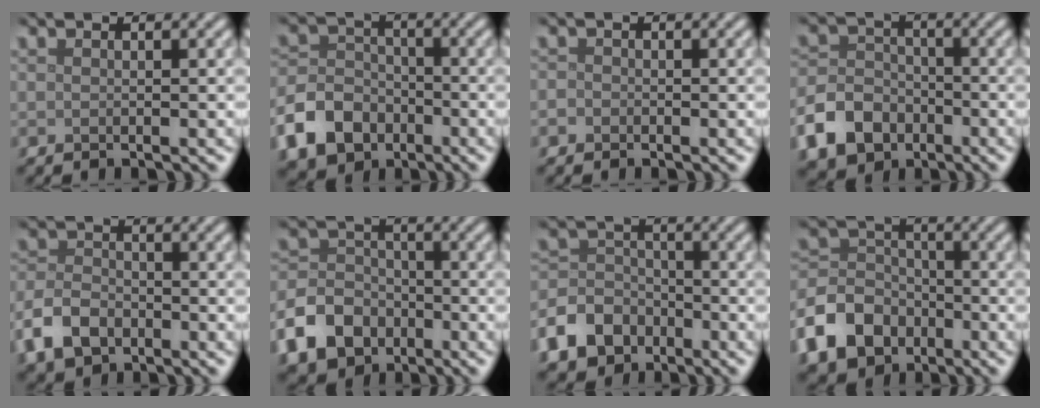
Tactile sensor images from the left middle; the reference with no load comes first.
{"total": 7.6, "force": [-4.0, 5.6, 3.1], "torque": [-0.061, -0.005, -0.087]}
{"total": 0.9, "force": [-0.4, 0.8, 0.2], "torque": [0.001, -0.001, -0.012]}
{"total": 7.1, "force": [-3.8, 5.2, 2.9], "torque": [-0.056, -0.004, -0.081]}
{"total": 4.7, "force": [-2.5, 3.2, 2.4], "torque": [-0.054, 0.000, -0.056]}
{"total": 9.0, "force": [-4.8, 6.9, 3.4], "torque": [-0.071, -0.017, -0.107]}
{"total": 7.1, "force": [-4.2, 5.2, 2.5], "torque": [-0.045, -0.005, -0.091]}
{"total": 8.7, "force": [-4.5, 6.6, 3.6], "torque": [-0.084, -0.004, -0.098]}